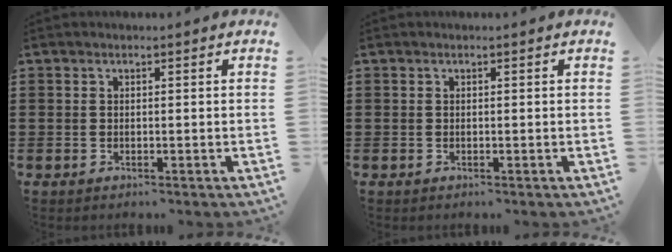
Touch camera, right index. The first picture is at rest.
{"total": 0.0}